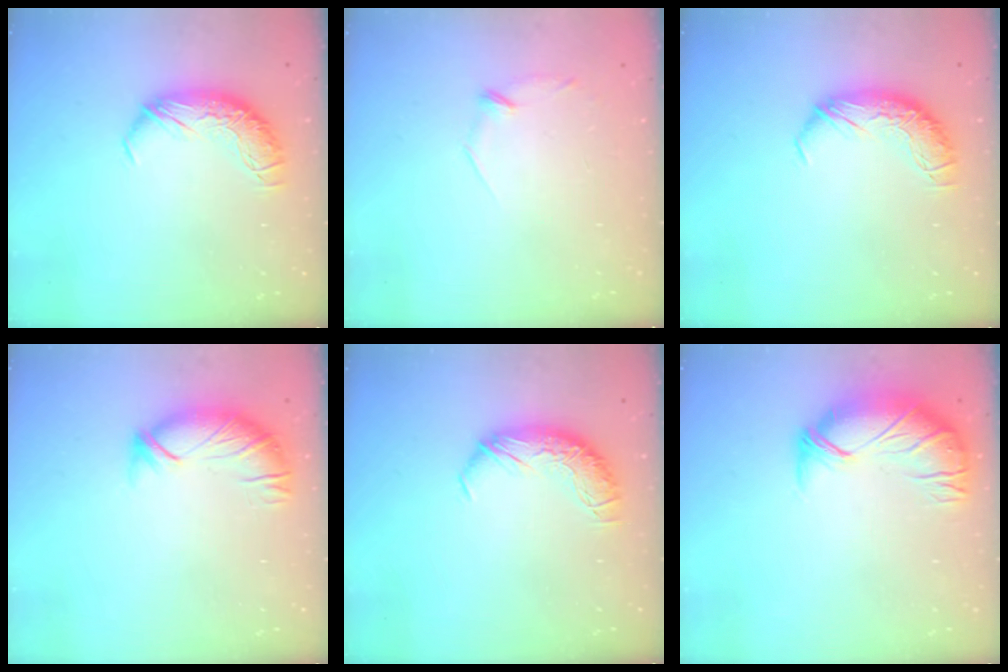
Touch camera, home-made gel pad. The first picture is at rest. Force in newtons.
{"total": 7.0, "press": 7.0, "slide": 0.9}
{"total": 0.0}
{"total": 3.3, "press": 3.1, "slide": 1.2}
{"total": 0.0}
{"total": 2.8, "press": 0.9, "slide": 2.6}